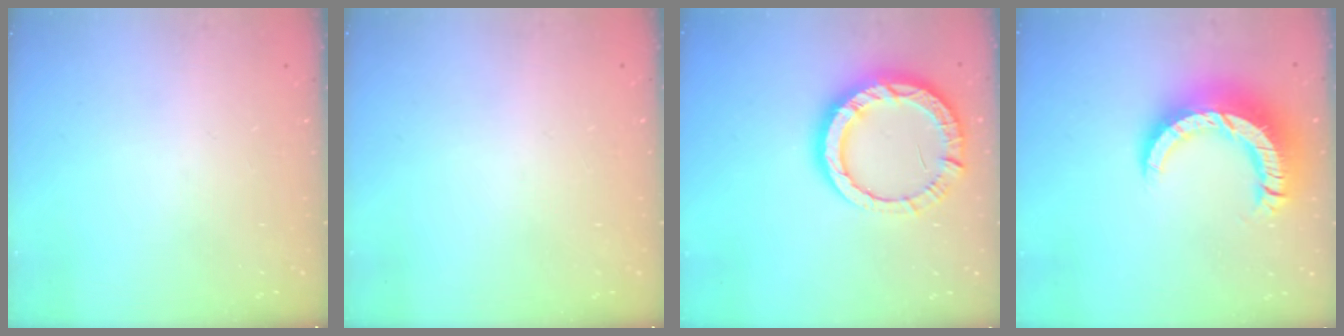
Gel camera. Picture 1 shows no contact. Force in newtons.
{"total": 2.4, "press": 2.4, "slide": 0.2}
{"total": 12.5, "press": 12.4, "slide": 0.9}
{"total": 14.4, "press": 14.3, "slide": 1.7}